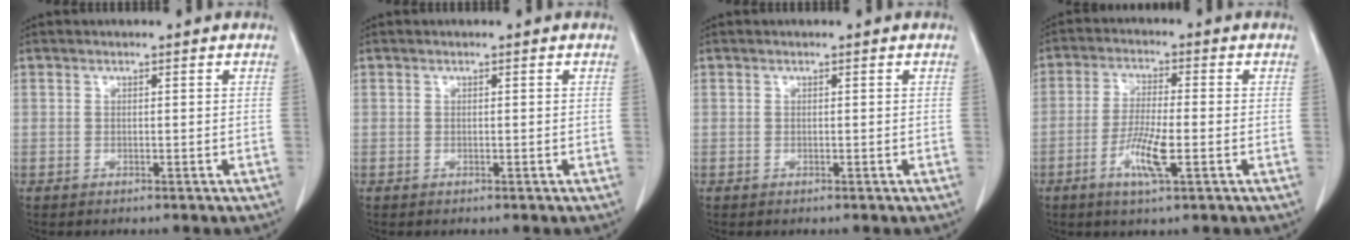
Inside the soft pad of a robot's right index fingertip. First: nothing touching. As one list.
[{"total": 0.0}, {"total": 0.0}, {"total": 7.1, "force": [-2.6, 0.9, 6.5], "torque": [-0.126, -0.009, -0.050]}]